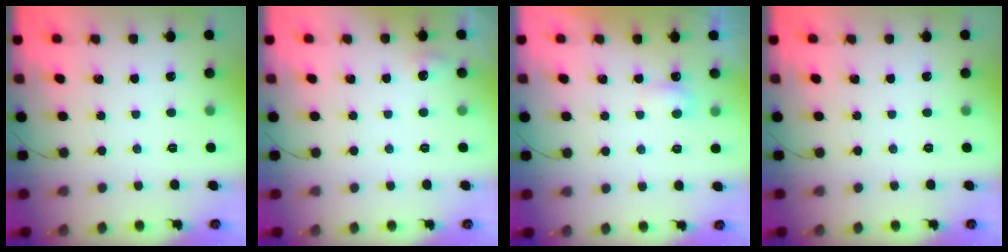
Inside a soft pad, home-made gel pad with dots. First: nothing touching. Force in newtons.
{"total": 4.6, "press": 4.4, "slide": 1.4}
{"total": 3.7, "press": 3.5, "slide": 1.3}
{"total": 0.0}